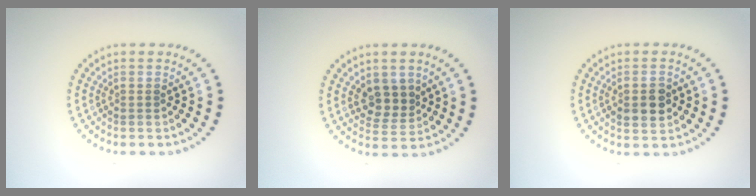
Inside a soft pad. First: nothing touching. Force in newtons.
{"total": 2.8, "press": 2.5, "slide": 1.3}
{"total": 2.9, "press": 2.9, "slide": 0.2}